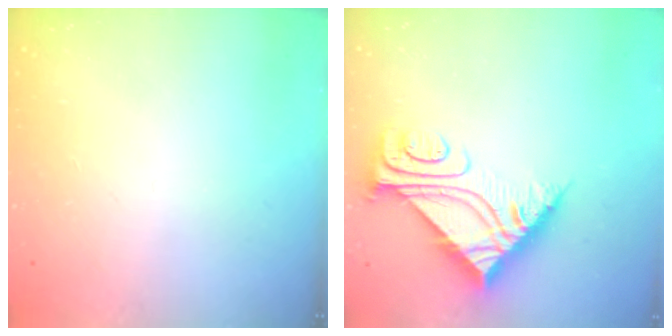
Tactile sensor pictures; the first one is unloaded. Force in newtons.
{"total": 8.9, "press": 8.8, "slide": 0.7}